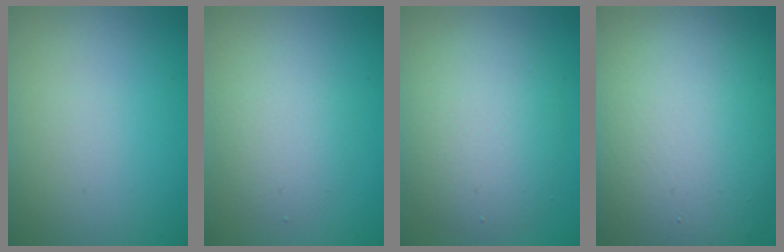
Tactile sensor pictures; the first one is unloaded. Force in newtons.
{"total": 2.5, "press": 2.5, "slide": 0.1}
{"total": 5.6, "press": 5.6, "slide": 0.3}
{"total": 13.6, "press": 13.6, "slide": 1.1}